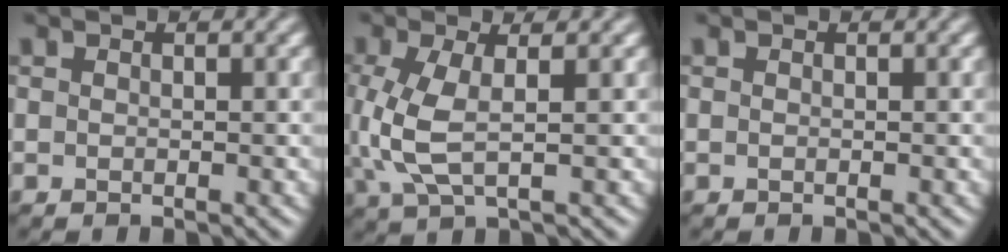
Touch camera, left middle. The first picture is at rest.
{"total": 4.5, "force": [0.3, 1.9, 4.1], "torque": [-0.111, -0.004, 0.007]}
{"total": 0.0}